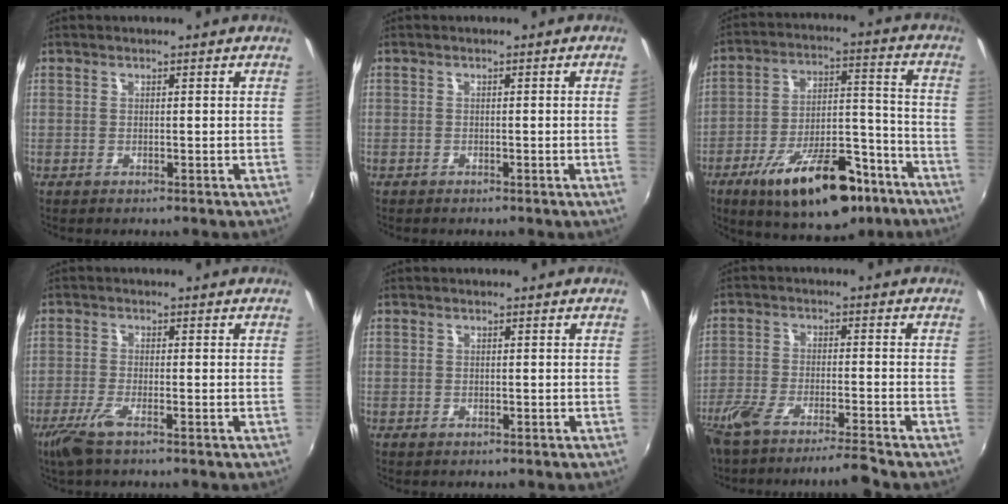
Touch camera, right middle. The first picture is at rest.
{"total": 1.1, "force": [-0.1, -0.7, 0.9], "torque": [-0.006, -0.007, -0.001]}
{"total": 20.9, "force": [-13.1, 8.1, 14.1], "torque": [-0.230, -0.002, -0.192]}
{"total": 4.9, "force": [-3.2, 0.6, 3.7], "torque": [-0.091, -0.013, -0.063]}
{"total": 0.0}
{"total": 9.2, "force": [-8.0, -0.2, 4.4], "torque": [-0.102, -0.017, -0.143]}